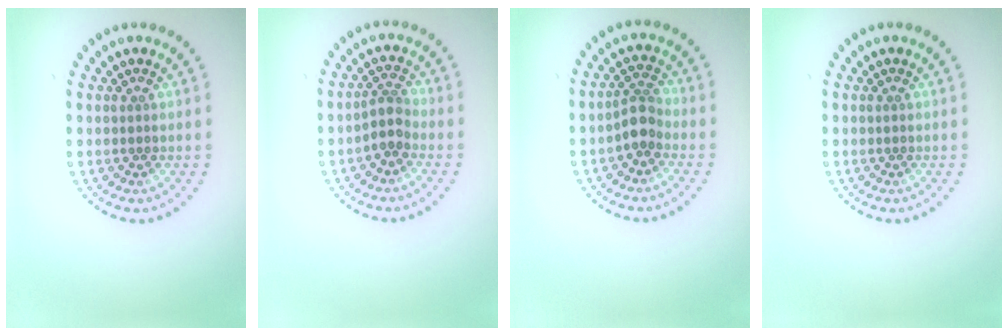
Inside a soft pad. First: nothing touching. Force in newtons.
{"total": 1.8, "press": 1.5, "slide": 1.1}
{"total": 2.3, "press": 2.0, "slide": 1.2}
{"total": 0.0}